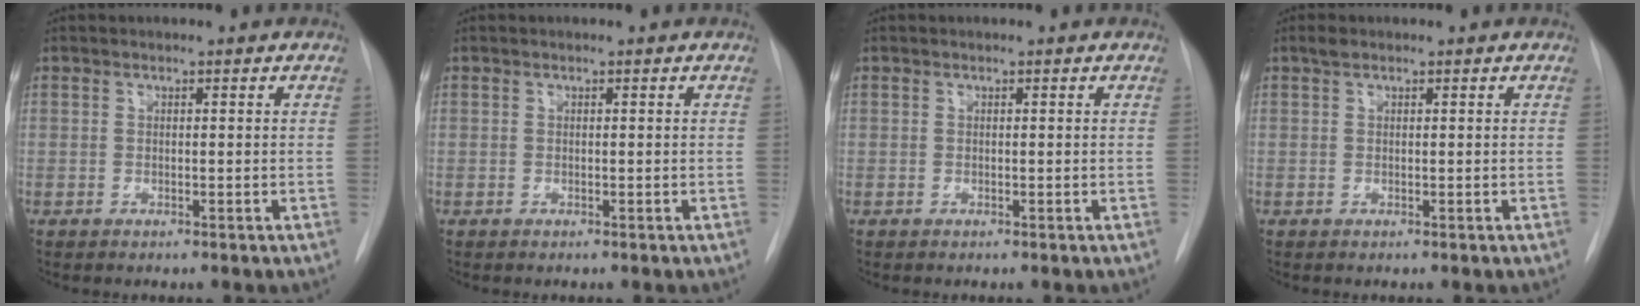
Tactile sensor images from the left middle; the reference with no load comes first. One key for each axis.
{"total": 0.0}
{"total": 0.0}
{"total": 0.9, "fx": 0.7, "fy": 0.4, "fz": 0.5, "tx": -0.011, "ty": 0.010, "tz": 0.012}